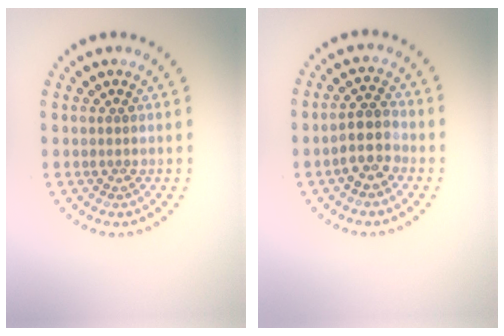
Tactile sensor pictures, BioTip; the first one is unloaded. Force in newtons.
{"total": 3.2, "press": 3.0, "slide": 1.3}